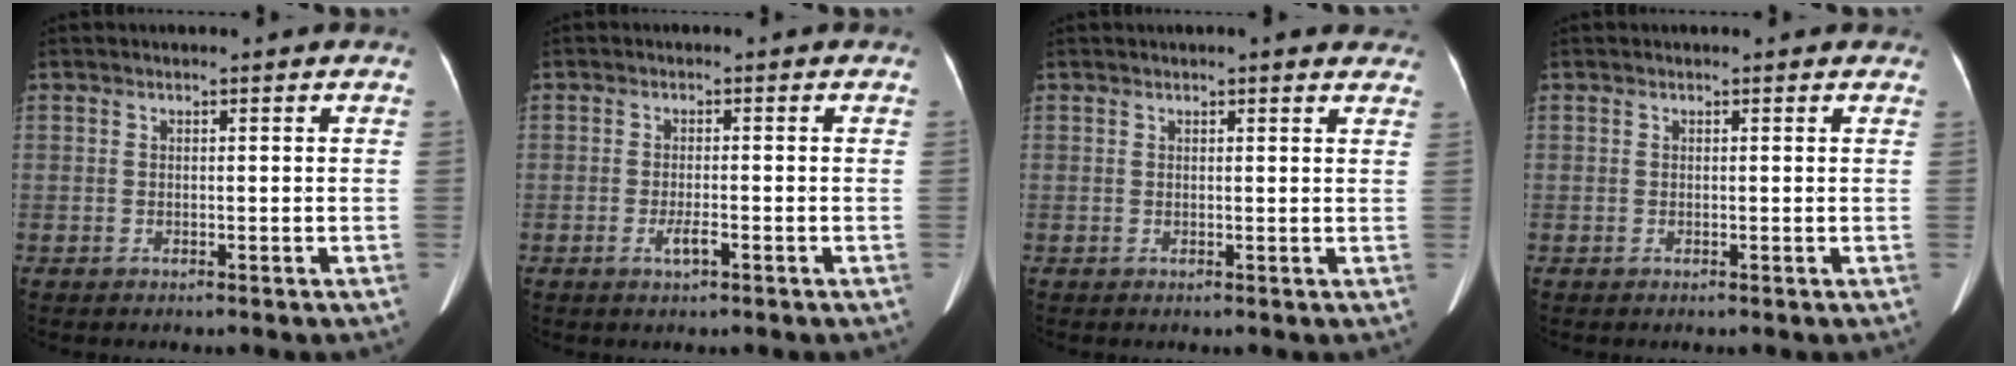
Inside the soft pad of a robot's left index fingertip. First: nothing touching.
{"total": 2.0, "force": [-1.0, 0.3, 1.7], "torque": [-0.036, -0.002, -0.017]}
{"total": 4.8, "force": [4.2, 1.0, 2.1], "torque": [-0.014, 0.010, 0.035]}
{"total": 1.2, "force": [1.1, 0.5, 0.3], "torque": [-0.007, 0.003, 0.003]}